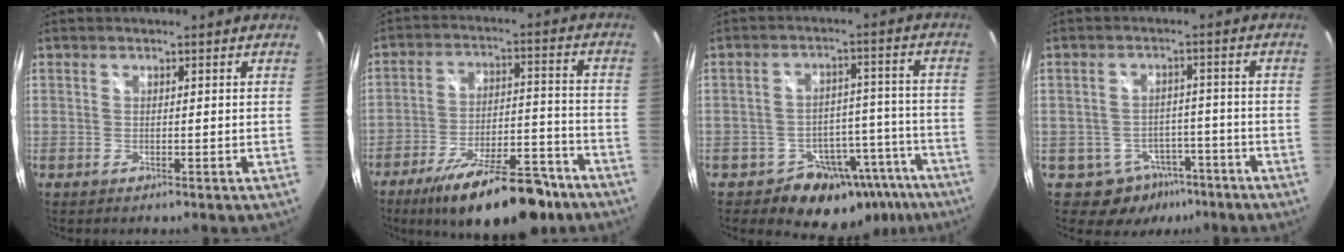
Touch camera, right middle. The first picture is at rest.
{"total": 19.8, "force": [-14.8, 6.3, 11.6], "torque": [-0.192, -0.009, -0.211]}
{"total": 13.7, "force": [-9.3, 9.4, 3.7], "torque": [-0.047, 0.050, -0.095]}
{"total": 7.4, "force": [-4.8, 5.5, 1.5], "torque": [-0.030, 0.022, -0.050]}